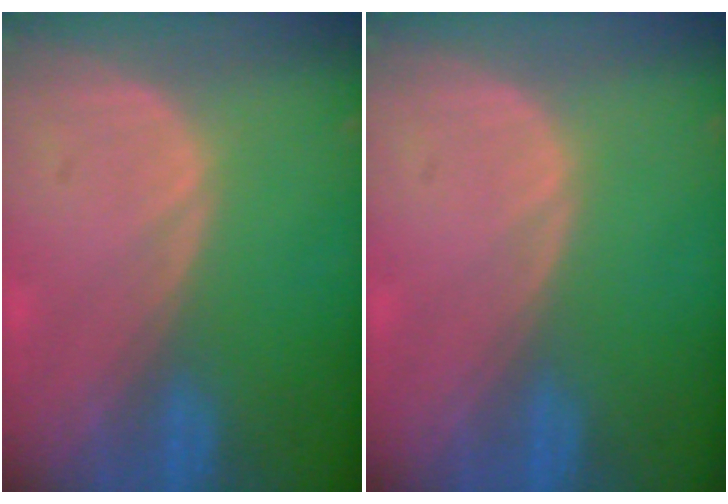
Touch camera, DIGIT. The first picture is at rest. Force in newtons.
{"total": 0.0}